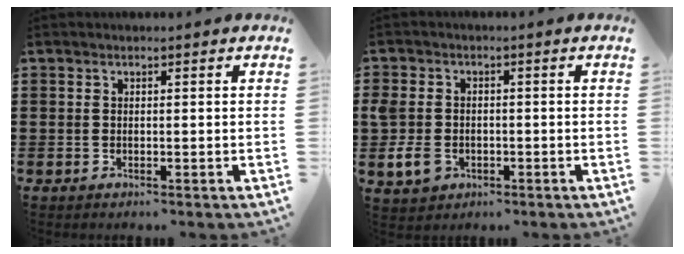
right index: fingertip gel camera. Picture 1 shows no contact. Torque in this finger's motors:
{"motor_torque": [0.69, -0.62, 0.22, 0.13]}